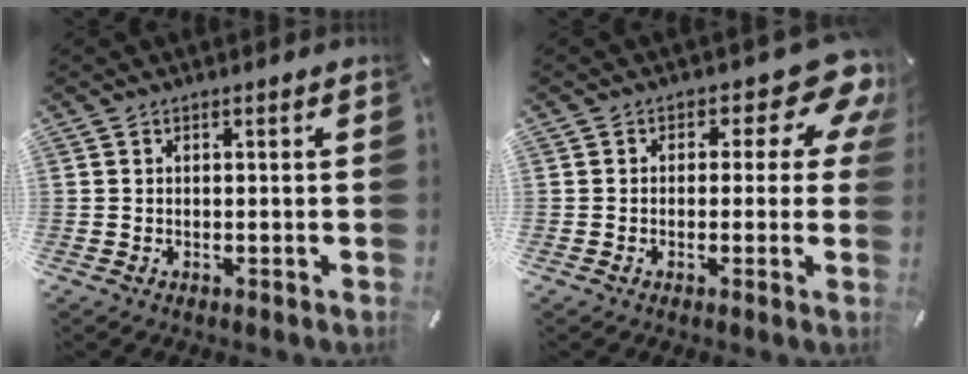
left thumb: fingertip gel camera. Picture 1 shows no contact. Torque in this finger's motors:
{"motor_torque": [1.23, 0.74, 0.24, -0.14, -0.03]}